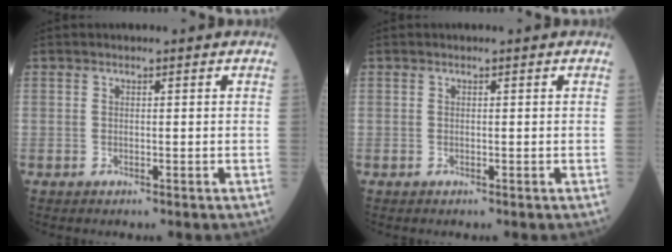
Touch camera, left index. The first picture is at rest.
{"total": 0.0}